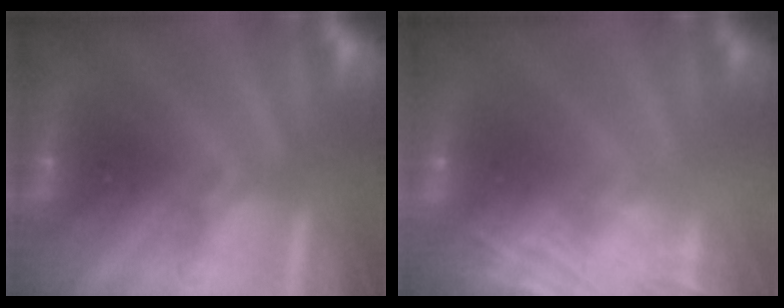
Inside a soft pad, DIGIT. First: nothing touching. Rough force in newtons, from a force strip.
{"total": 7.0}